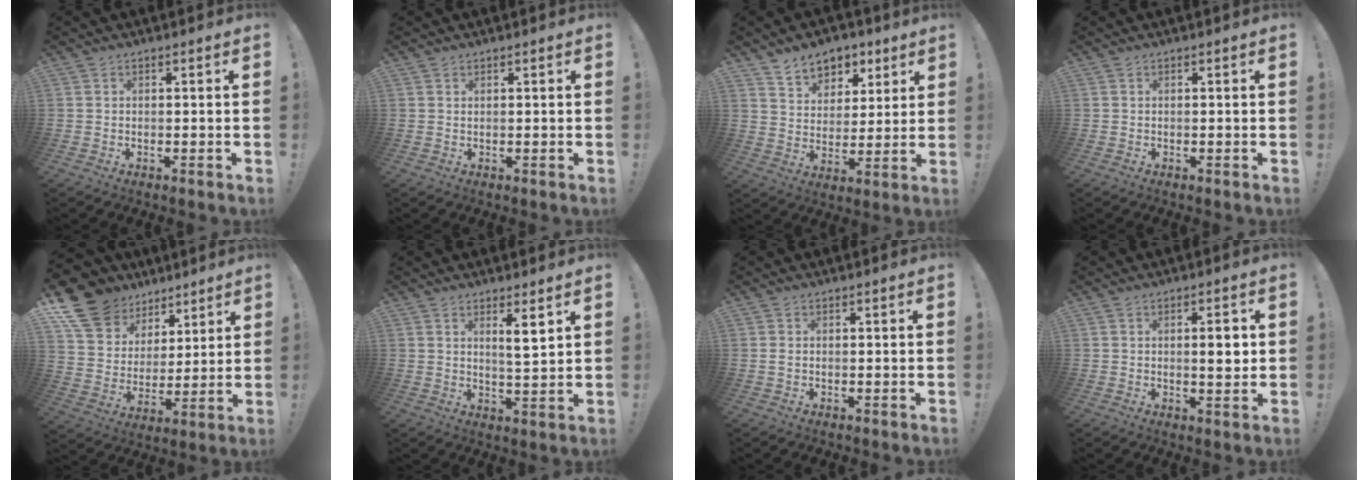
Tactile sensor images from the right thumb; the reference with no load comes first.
{"total": 0.6, "force": [0.6, 0.1, 0.1], "torque": [-0.002, -0.001, 0.012]}
{"total": 9.6, "force": [6.9, 6.3, 2.2], "torque": [-0.029, -0.051, 0.132]}
{"total": 0.0}
{"total": 15.9, "force": [10.7, 10.6, 5.2], "torque": [-0.090, -0.073, 0.212]}
{"total": 5.7, "force": [3.2, 0.4, 4.8], "torque": [-0.064, -0.028, 0.044]}
{"total": 1.0, "force": [0.1, 0.5, 0.9], "torque": [-0.012, 0.000, 0.000]}
{"total": 4.6, "force": [0.4, 1.2, 4.4], "torque": [-0.060, -0.006, -0.001]}